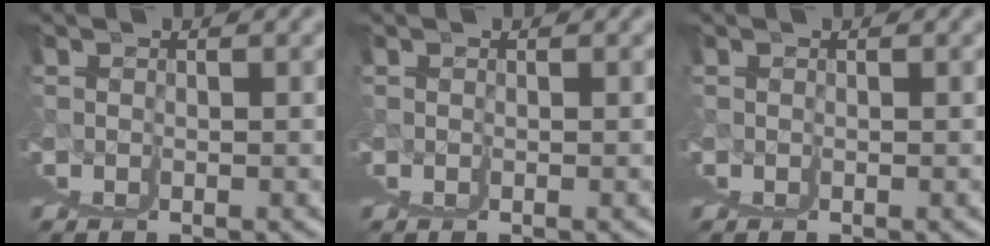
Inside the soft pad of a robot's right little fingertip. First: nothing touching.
{"total": 0.0}
{"total": 0.0}